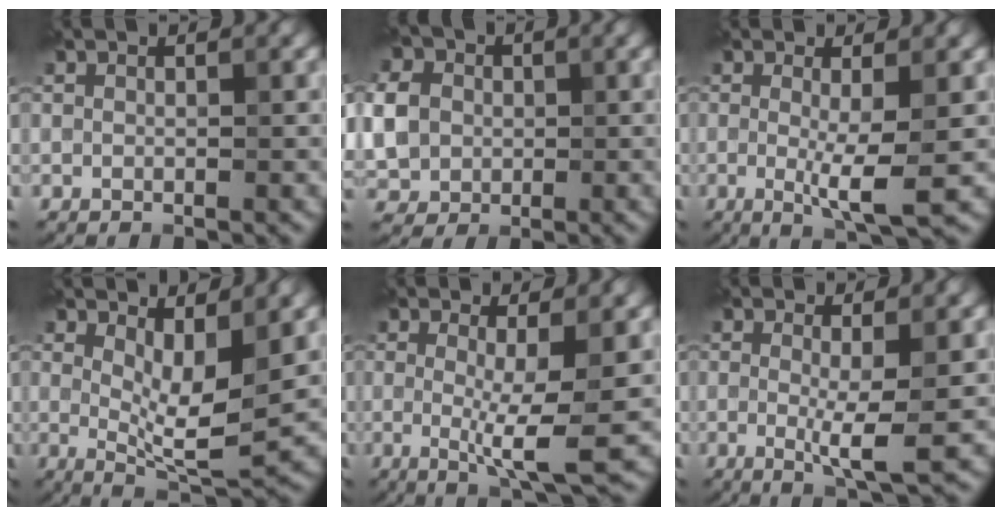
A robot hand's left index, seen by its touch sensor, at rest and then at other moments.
{"total": 8.0, "force": [0.7, 6.9, 4.1], "torque": [-0.099, 0.020, -0.004]}
{"total": 4.2, "force": [-0.3, 0.5, 4.1], "torque": [-0.070, -0.015, -0.005]}
{"total": 5.7, "force": [1.4, 1.8, 5.2], "torque": [-0.085, -0.018, 0.028]}
{"total": 5.2, "force": [-0.2, 0.8, 5.2], "torque": [-0.083, -0.017, -0.004]}
{"total": 3.6, "force": [-0.2, 0.4, 3.6], "torque": [-0.063, -0.015, -0.003]}